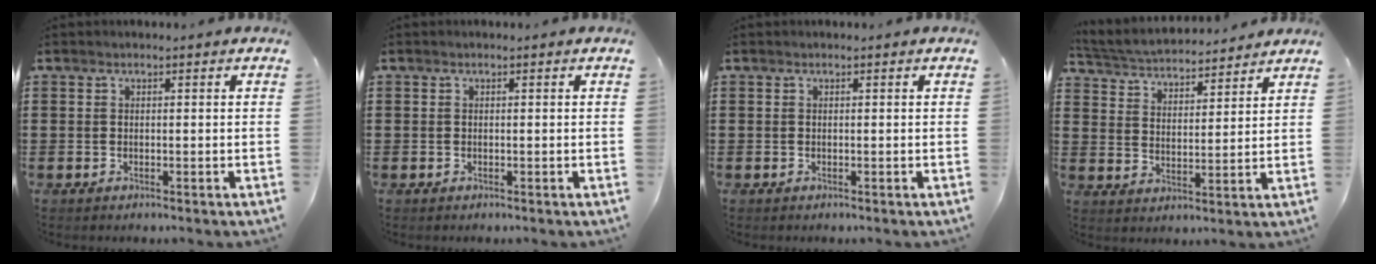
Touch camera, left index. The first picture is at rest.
{"total": 0.0}
{"total": 0.0}
{"total": 3.9, "force": [3.9, 0.5, 0.5], "torque": [-0.033, -0.026, 0.063]}